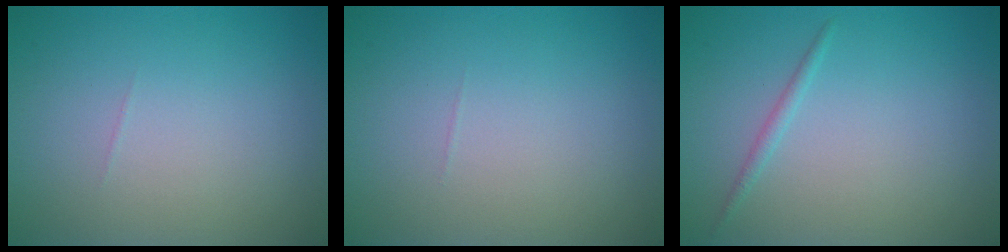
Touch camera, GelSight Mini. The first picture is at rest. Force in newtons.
{"total": 0.0}
{"total": 0.9, "press": 0.9, "slide": 0.1}